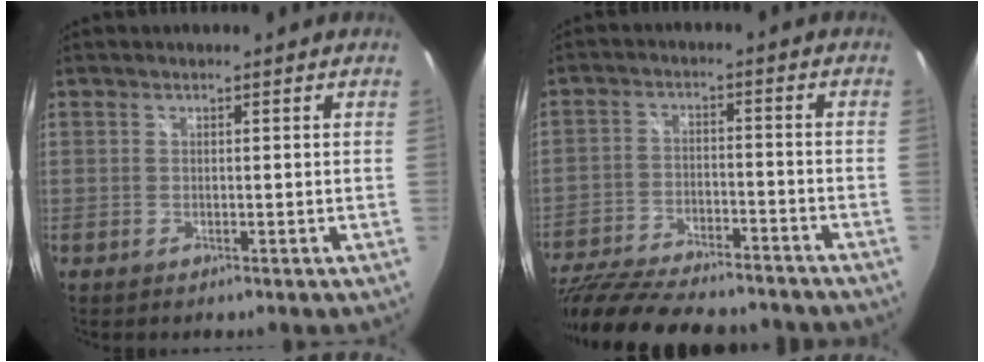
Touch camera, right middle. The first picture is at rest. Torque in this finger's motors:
{"motor_torque": [1.10, -1.04, 0.29, 0.15]}